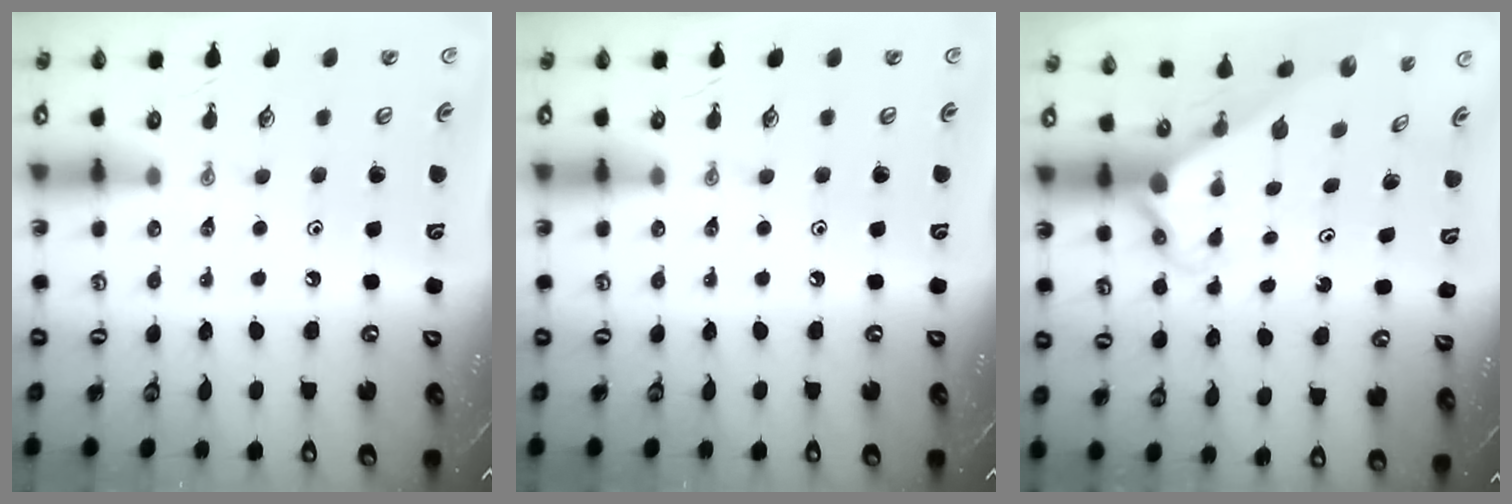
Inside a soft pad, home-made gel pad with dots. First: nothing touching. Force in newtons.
{"total": 0.0}
{"total": 2.7, "press": 2.7, "slide": 0.2}